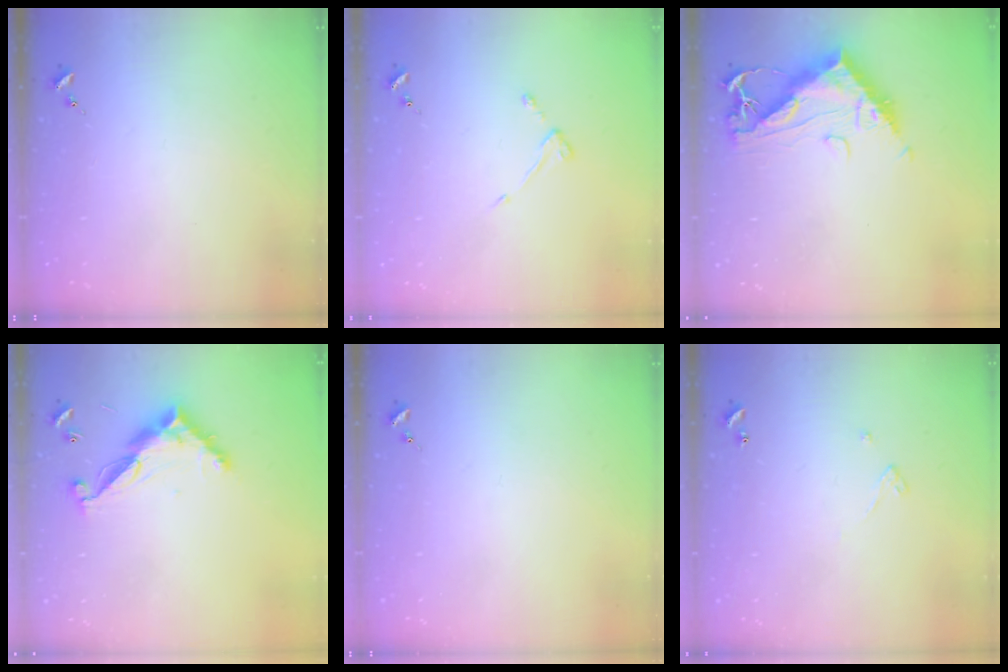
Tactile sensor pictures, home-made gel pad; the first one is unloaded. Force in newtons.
{"total": 3.5, "press": 3.4, "slide": 0.5}
{"total": 13.4, "press": 13.4, "slide": 1.2}
{"total": 11.5, "press": 11.5, "slide": 0.4}
{"total": 0.0}
{"total": 2.4, "press": 2.4, "slide": 0.2}